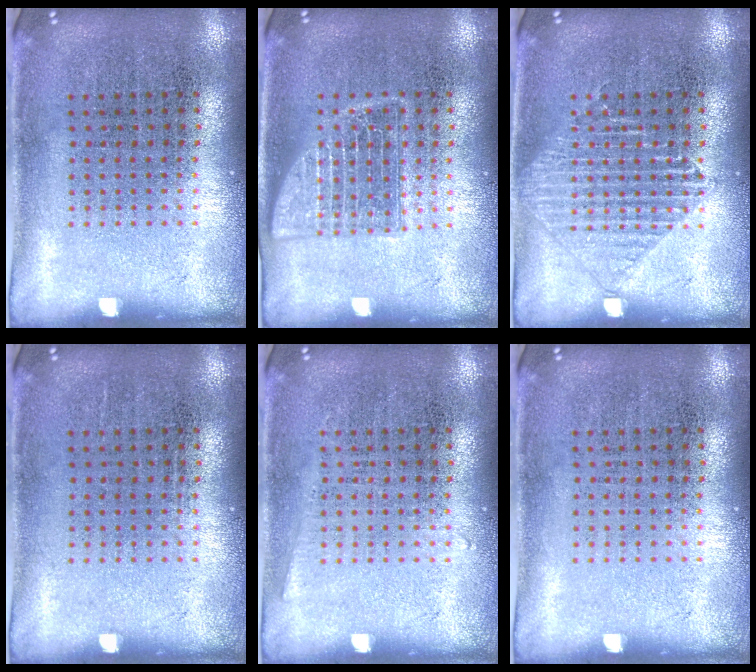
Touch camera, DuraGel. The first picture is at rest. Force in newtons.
{"total": 2.5, "press": 2.5, "slide": 0.3}
{"total": 1.9, "press": 1.8, "slide": 0.4}
{"total": 0.0}
{"total": 0.7, "press": 0.7, "slide": 0.0}
{"total": 0.0}